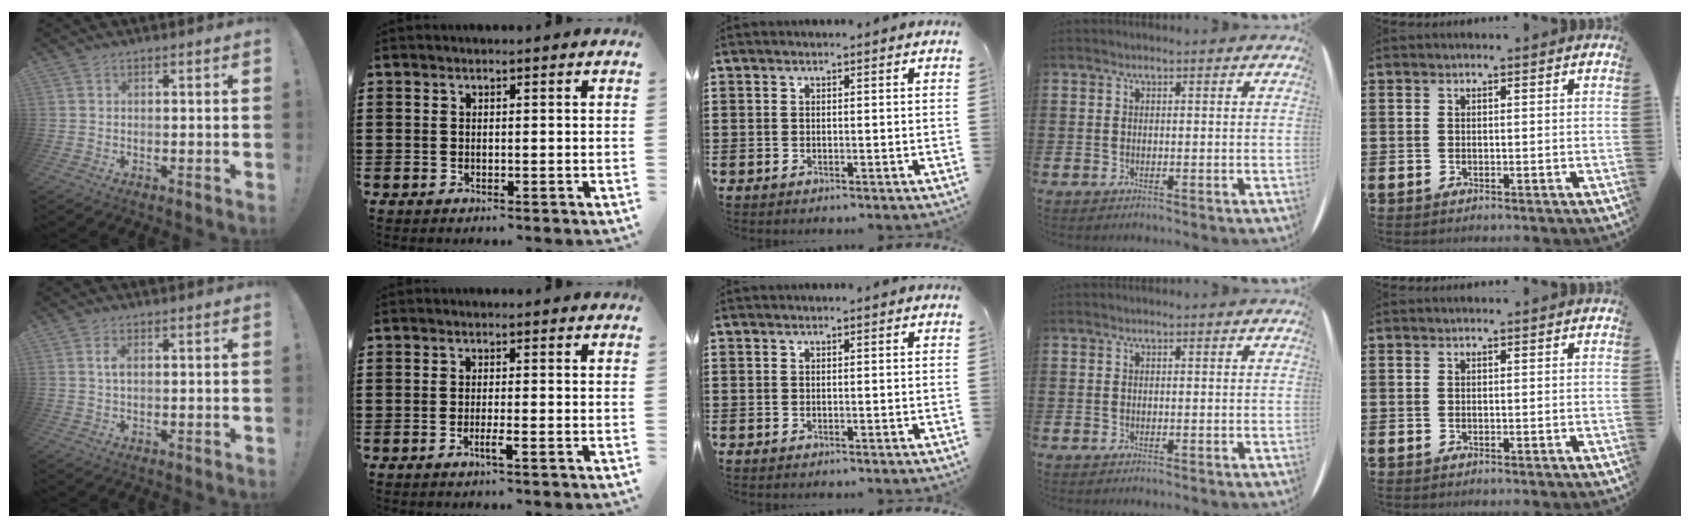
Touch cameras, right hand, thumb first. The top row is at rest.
{"thumb": {"total": 2.2, "force": [0.5, 0.9, 1.9], "torque": [-0.033, 0.002, 0.006]}, "index": {"total": 2.2, "force": [-1.2, 0.0, 1.8], "torque": [-0.038, -0.005, -0.024]}}